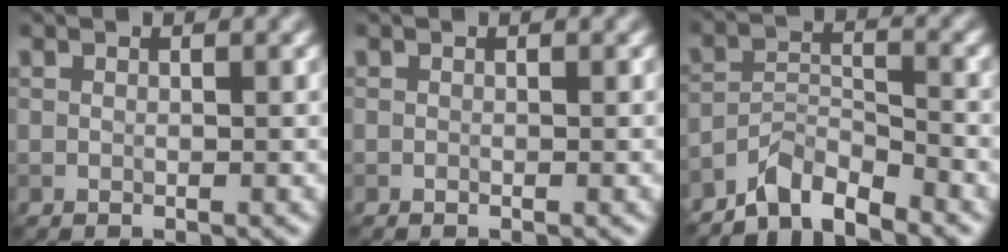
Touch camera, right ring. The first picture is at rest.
{"total": 0.0}
{"total": 3.8, "force": [-3.5, 0.9, 1.3], "torque": [-0.021, 0.004, -0.075]}